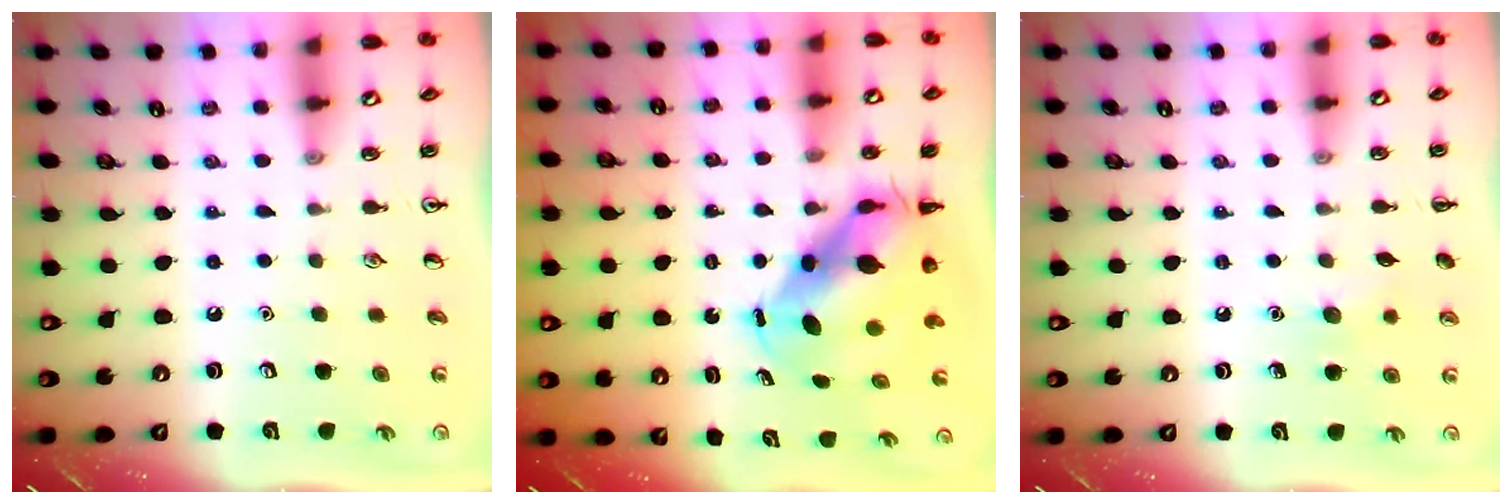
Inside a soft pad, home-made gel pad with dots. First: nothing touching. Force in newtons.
{"total": 8.2, "press": 8.0, "slide": 1.9}
{"total": 6.0, "press": 5.8, "slide": 1.4}